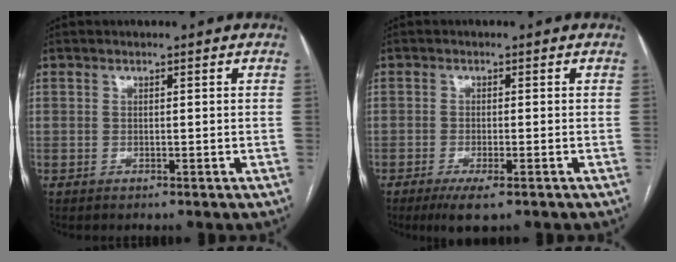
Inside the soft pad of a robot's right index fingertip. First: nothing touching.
{"total": 4.3, "force": [-2.6, 0.7, 3.3], "torque": [-0.058, -0.011, -0.041]}